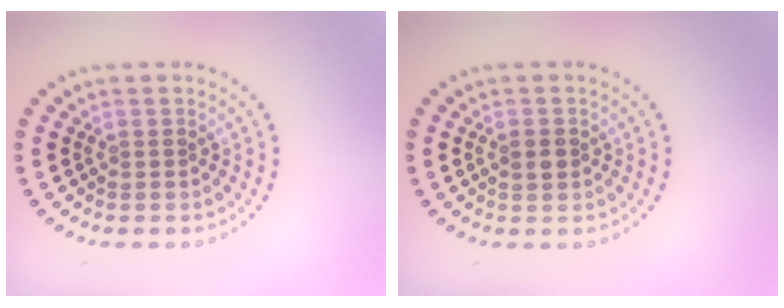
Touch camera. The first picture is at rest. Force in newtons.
{"total": 1.7, "press": 1.7, "slide": 0.1}